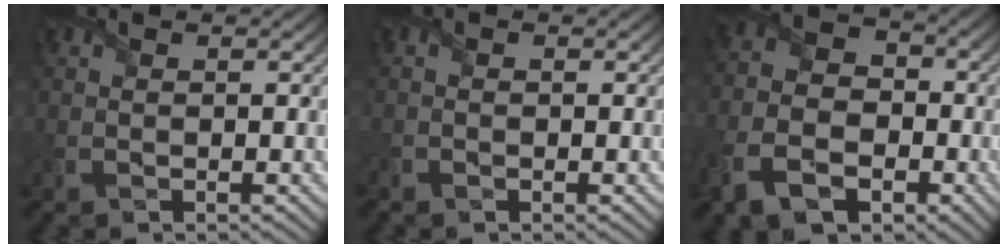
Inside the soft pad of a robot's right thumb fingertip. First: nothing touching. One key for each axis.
{"total": 0.8, "fx": -0.5, "fy": 0.5, "fz": 0.4, "tx": -0.007, "ty": -0.004, "tz": -0.007}
{"total": 11.0, "fx": -5.3, "fy": 7.7, "fz": 5.9, "tx": -0.138, "ty": -0.035, "tz": -0.109}